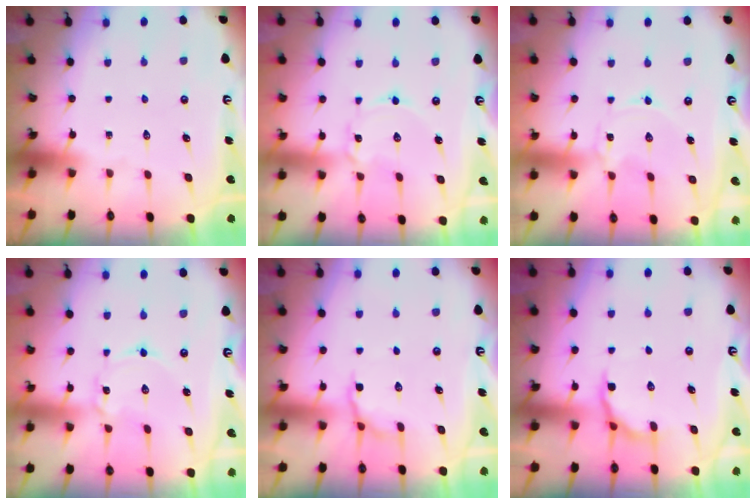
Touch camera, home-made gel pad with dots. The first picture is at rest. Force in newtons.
{"total": 1.8, "press": 1.8, "slide": 0.1}
{"total": 0.0}
{"total": 2.3, "press": 2.3, "slide": 0.2}
{"total": 6.4, "press": 6.2, "slide": 1.5}
{"total": 6.8, "press": 6.3, "slide": 2.5}